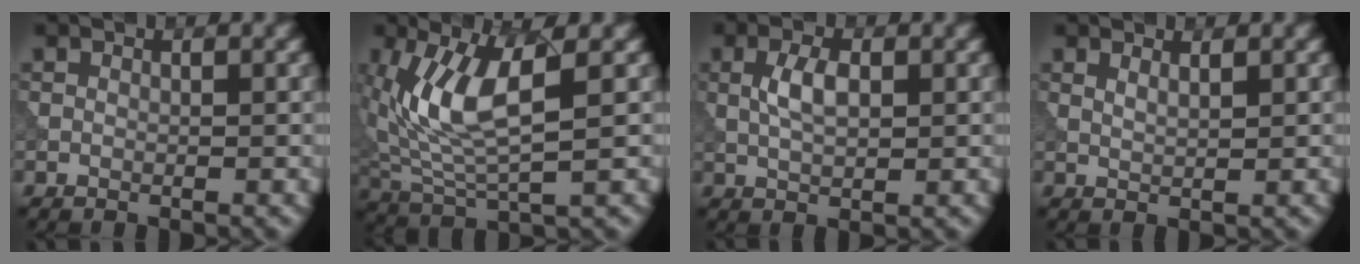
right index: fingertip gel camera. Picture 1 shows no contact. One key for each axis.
{"total": 7.3, "fx": 1.6, "fy": 2.5, "fz": 6.7, "tx": -0.152, "ty": -0.003, "tz": 0.034}
{"total": 2.7, "fx": 0.2, "fy": 1.2, "fz": 2.4, "tx": -0.053, "ty": 0.000, "tz": 0.006}
{"total": 0.9, "fx": 0.7, "fy": 0.0, "fz": 0.5, "tx": -0.013, "ty": -0.004, "tz": 0.015}